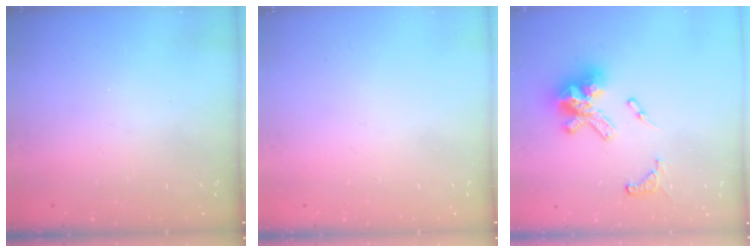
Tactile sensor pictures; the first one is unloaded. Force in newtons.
{"total": 0.0}
{"total": 15.9, "press": 15.9, "slide": 1.7}